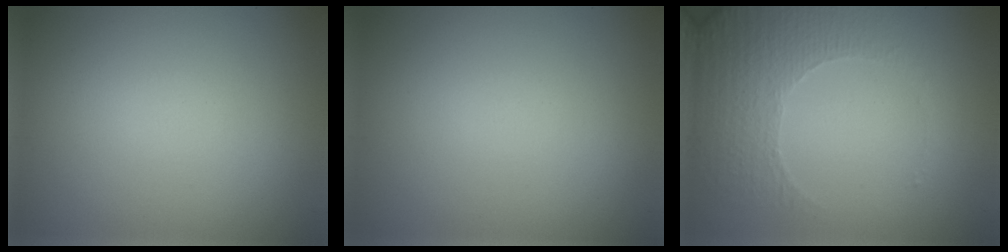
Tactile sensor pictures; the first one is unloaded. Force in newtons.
{"total": 0.0}
{"total": 4.8, "press": 3.5, "slide": 3.3}